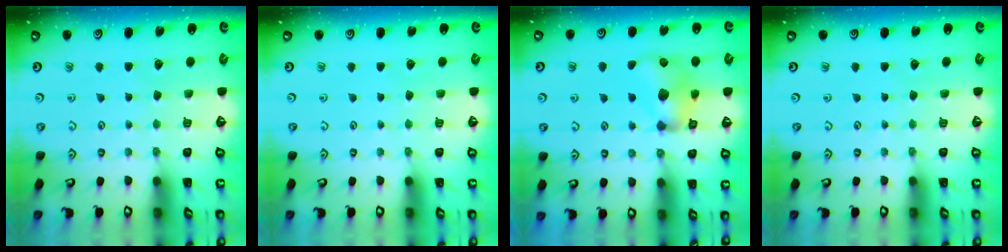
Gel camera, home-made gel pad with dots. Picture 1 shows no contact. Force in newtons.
{"total": 0.0}
{"total": 12.7, "press": 12.7, "slide": 0.7}
{"total": 0.0}